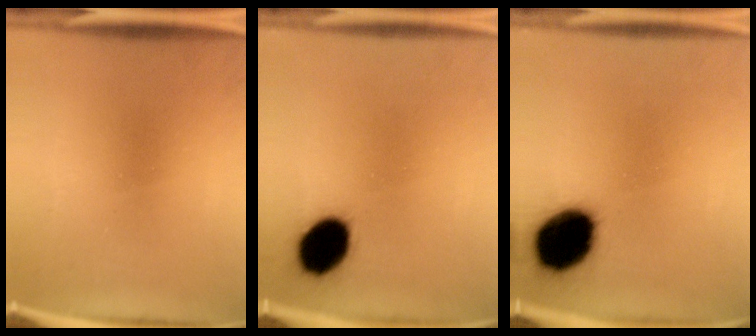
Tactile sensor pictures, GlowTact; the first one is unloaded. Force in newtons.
{"total": 11.7}
{"total": 16.8}